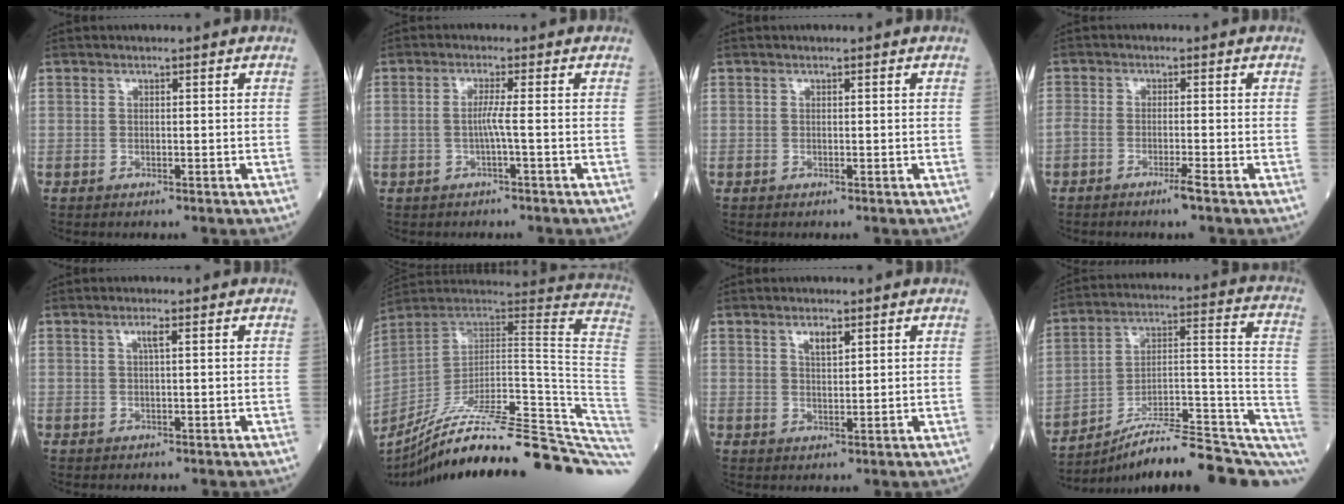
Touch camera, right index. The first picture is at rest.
{"total": 2.4, "force": [-0.5, -0.5, 2.2], "torque": [-0.045, 0.000, -0.011]}
{"total": 0.0}
{"total": 3.0, "force": [-2.0, -0.2, 2.3], "torque": [-0.049, -0.002, -0.041]}
{"total": 1.2, "force": [0.5, -0.1, 1.2], "torque": [-0.023, 0.001, 0.006]}
{"total": 36.7, "force": [-30.0, 1.5, 21.1], "torque": [-0.175, -0.035, -0.417]}
{"total": 2.4, "force": [1.4, 0.8, 1.8], "torque": [-0.033, 0.001, 0.026]}
{"total": 21.9, "force": [-17.0, 4.0, 13.3], "torque": [-0.132, 0.047, -0.251]}